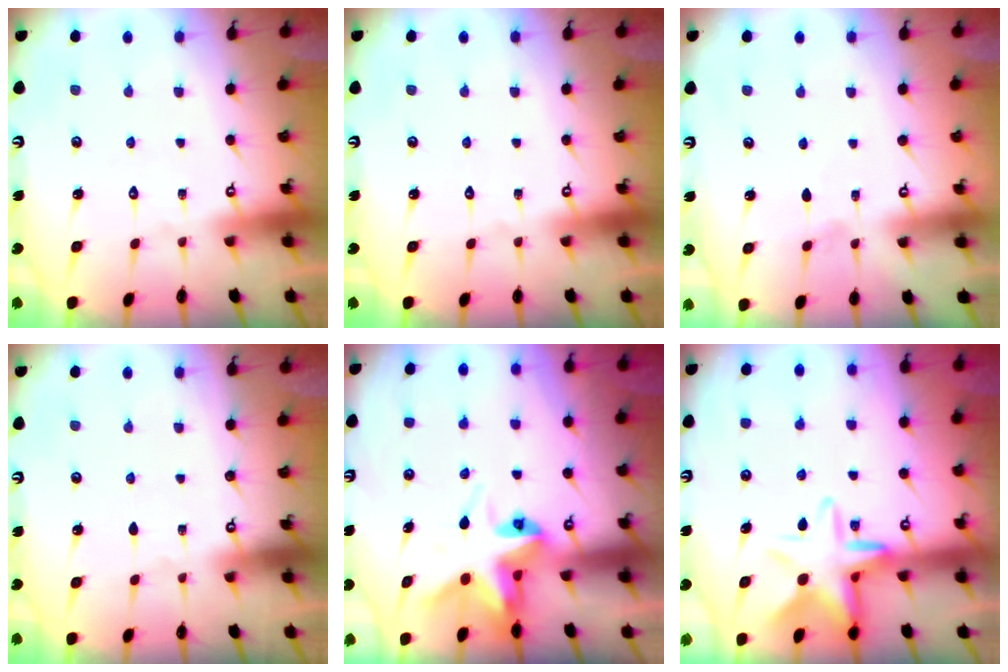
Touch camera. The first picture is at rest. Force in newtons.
{"total": 0.0}
{"total": 4.6, "press": 4.0, "slide": 2.3}
{"total": 0.0}
{"total": 6.6, "press": 6.6, "slide": 0.5}
{"total": 10.2, "press": 10.0, "slide": 2.2}